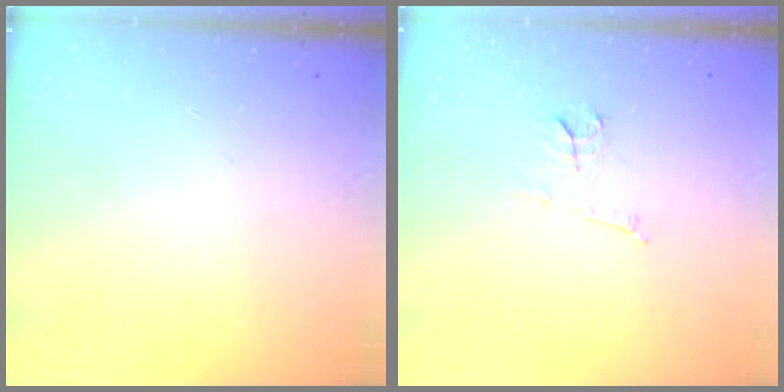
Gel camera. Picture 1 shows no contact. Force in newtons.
{"total": 6.0, "press": 6.0, "slide": 0.5}